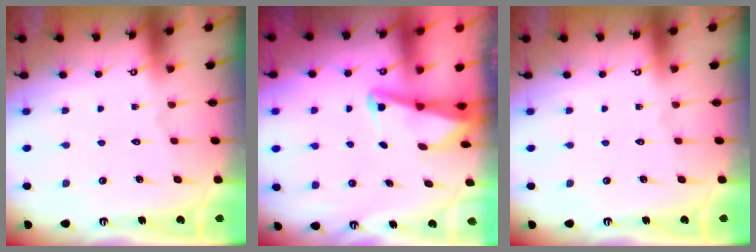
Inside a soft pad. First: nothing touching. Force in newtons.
{"total": 2.5, "press": 2.5, "slide": 0.6}
{"total": 0.0}